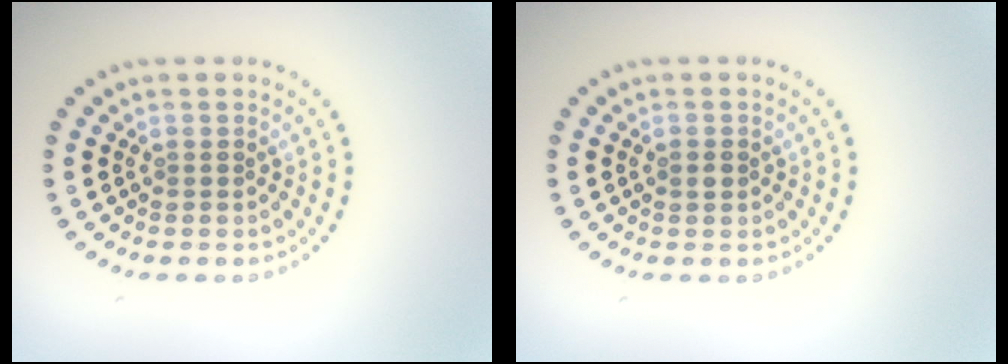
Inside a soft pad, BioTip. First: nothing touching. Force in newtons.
{"total": 1.1, "press": 1.1, "slide": 0.1}